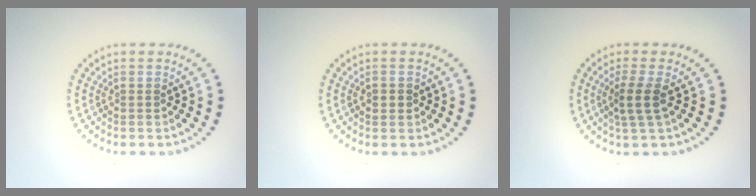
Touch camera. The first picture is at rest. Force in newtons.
{"total": 1.1, "press": 1.0, "slide": 0.2}
{"total": 2.2, "press": 1.8, "slide": 1.3}